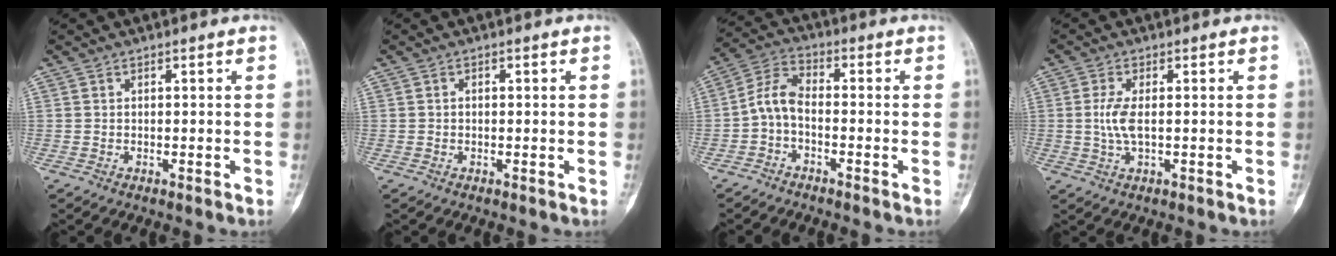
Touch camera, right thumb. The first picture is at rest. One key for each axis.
{"total": 0.6, "fx": -0.1, "fy": 0.5, "fz": 0.3, "tx": 0.003, "ty": 0.003, "tz": -0.004}
{"total": 6.1, "fx": -1.8, "fy": 3.6, "fz": 4.5, "tx": -0.085, "ty": 0.029, "tz": -0.051}
{"total": 4.5, "fx": 0.0, "fy": 2.0, "fz": 4.0, "tx": -0.091, "ty": -0.001, "tz": -0.003}